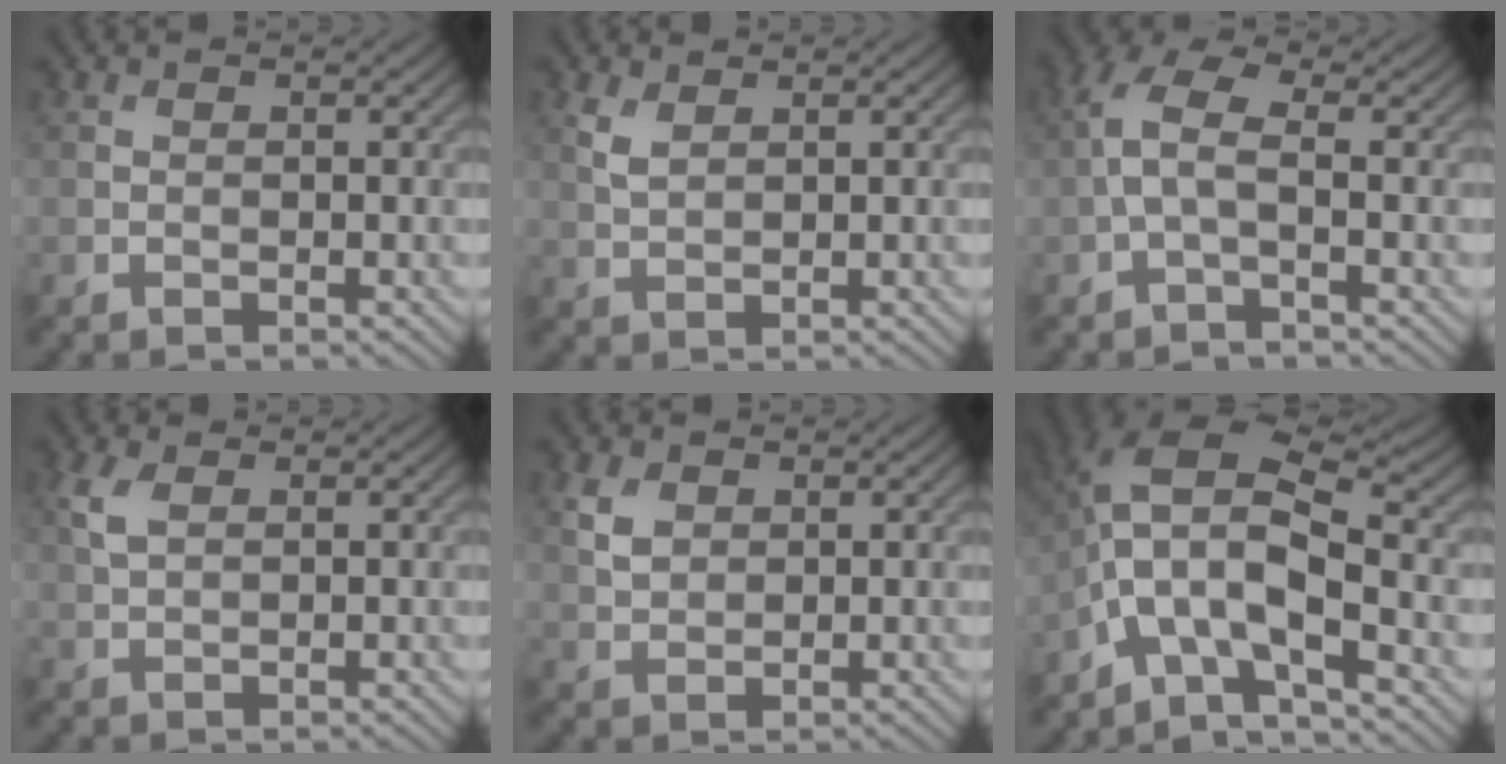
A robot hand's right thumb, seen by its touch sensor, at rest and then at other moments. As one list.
[{"total": 2.3, "force": [1.3, 1.1, 1.5], "torque": [-0.044, 0.000, 0.029]}, {"total": 4.3, "force": [-0.6, 1.6, 4.0], "torque": [-0.097, 0.015, -0.023]}, {"total": 2.9, "force": [1.2, 1.4, 2.2], "torque": [-0.061, 0.005, 0.025]}, {"total": 3.0, "force": [1.4, 2.1, 1.7], "torque": [-0.044, 0.000, 0.028]}, {"total": 11.1, "force": [-3.8, 4.2, 9.6], "torque": [-0.180, 0.008, -0.079]}]